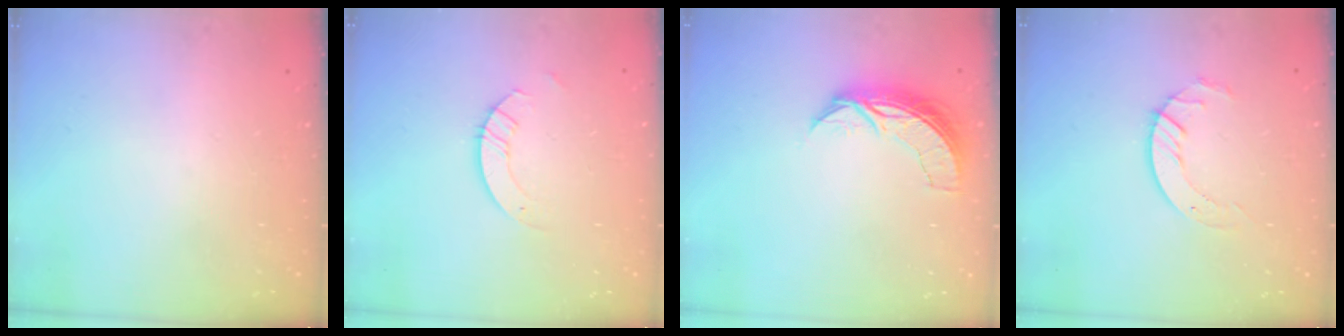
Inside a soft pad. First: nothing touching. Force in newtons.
{"total": 2.6, "press": 2.6, "slide": 0.2}
{"total": 7.4, "press": 7.3, "slide": 0.5}
{"total": 5.7, "press": 5.7, "slide": 0.4}